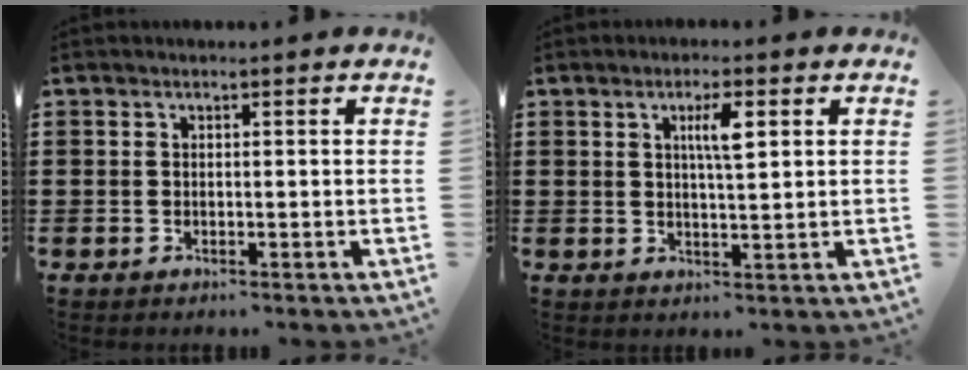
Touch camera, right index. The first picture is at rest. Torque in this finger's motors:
{"motor_torque": [0.91, 0.16, 0.29, 0.07]}